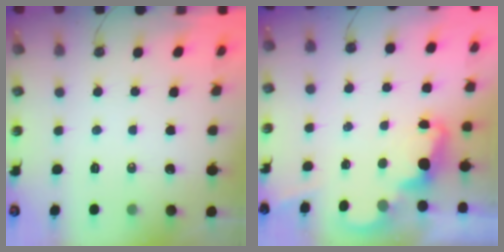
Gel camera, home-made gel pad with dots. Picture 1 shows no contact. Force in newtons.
{"total": 2.5, "press": 2.4, "slide": 0.5}